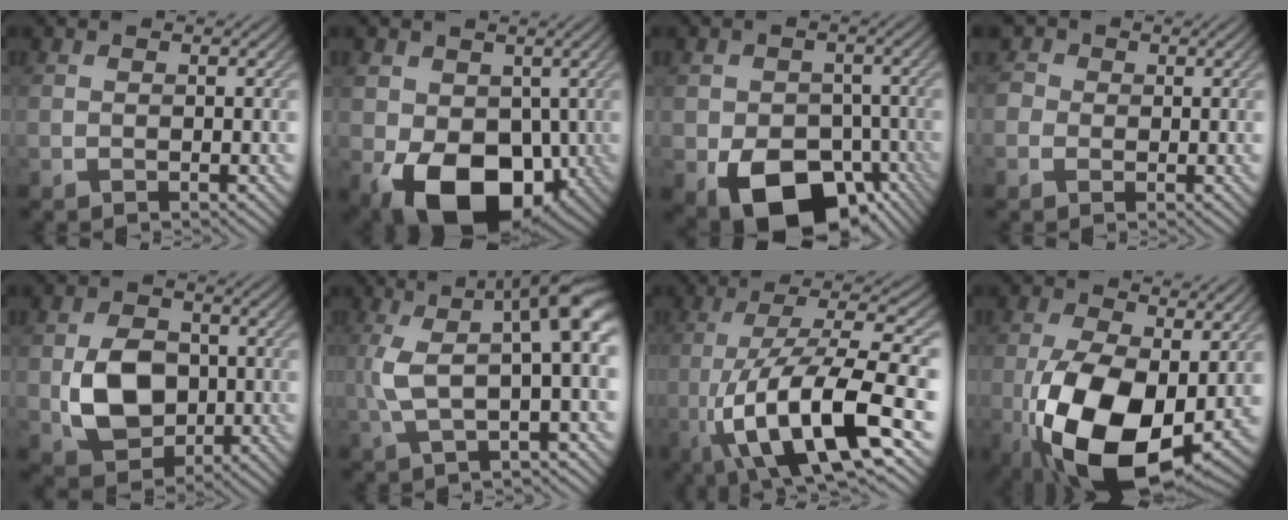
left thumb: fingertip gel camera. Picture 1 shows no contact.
{"total": 13.6, "force": [-4.0, 9.3, 9.1], "torque": [-0.155, -0.032, -0.066]}
{"total": 12.3, "force": [-5.5, 8.5, 7.1], "torque": [-0.109, -0.038, -0.087]}
{"total": 2.9, "force": [0.5, 2.8, 0.6], "torque": [-0.019, 0.008, -0.012]}
{"total": 8.5, "force": [-1.0, 6.3, 5.7], "torque": [-0.117, -0.005, -0.024]}
{"total": 9.1, "force": [0.9, 2.5, 8.7], "torque": [-0.158, 0.016, 0.012]}
{"total": 15.1, "force": [-4.2, 5.1, 13.6], "torque": [-0.249, -0.007, -0.076]}
{"total": 16.3, "force": [-3.5, 9.3, 12.9], "torque": [-0.255, -0.038, -0.052]}